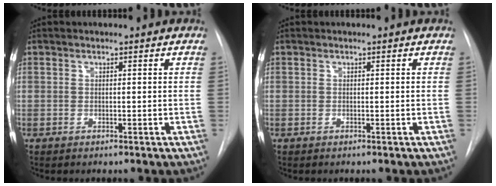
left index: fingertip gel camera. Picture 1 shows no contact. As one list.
[{"total": 0.0}]